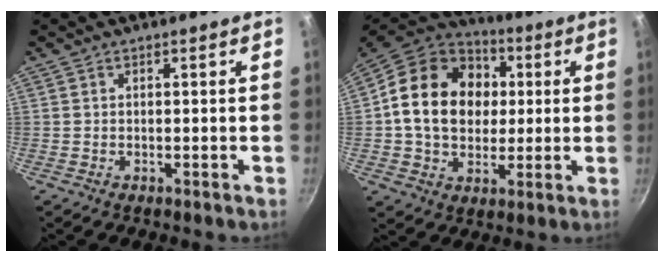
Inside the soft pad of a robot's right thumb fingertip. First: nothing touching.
{"total": 20.9, "force": [2.6, 16.3, 12.8], "torque": [-0.197, 0.021, 0.038]}